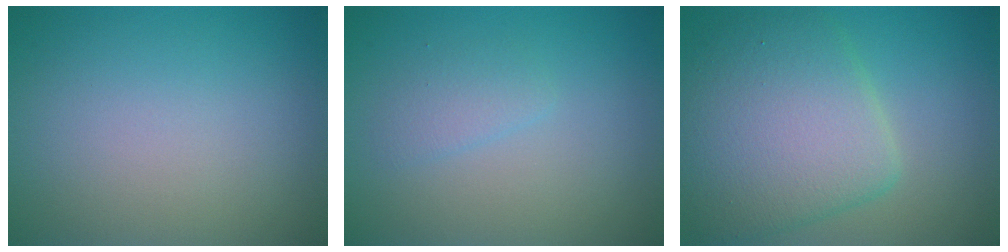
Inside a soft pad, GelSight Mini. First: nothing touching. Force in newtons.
{"total": 1.4, "press": 1.4, "slide": 0.1}
{"total": 7.9, "press": 7.9, "slide": 0.2}